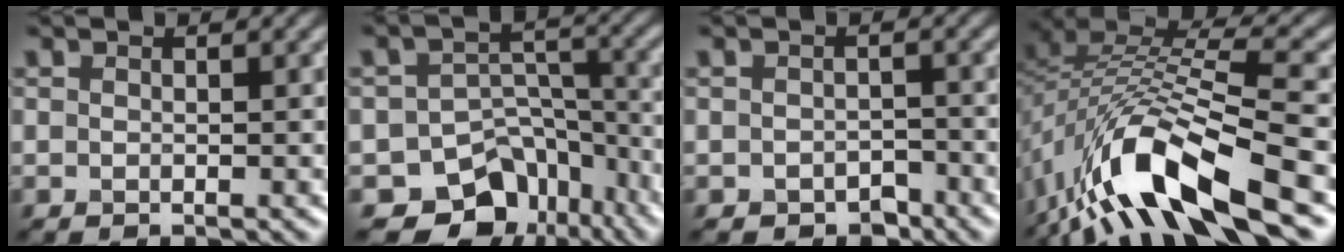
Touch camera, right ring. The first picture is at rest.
{"total": 9.8, "force": [-7.0, 6.3, 2.5], "torque": [-0.009, -0.004, -0.099]}
{"total": 1.8, "force": [-1.3, 1.2, 0.3], "torque": [0.002, -0.001, -0.017]}
{"total": 12.5, "force": [-6.5, 4.4, 9.7], "torque": [-0.191, 0.005, -0.119]}